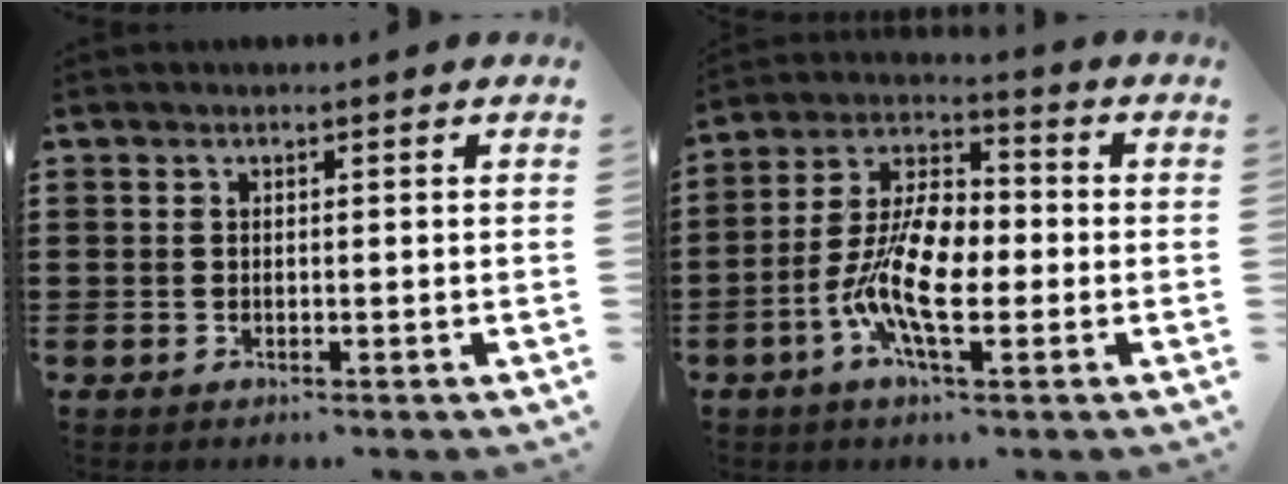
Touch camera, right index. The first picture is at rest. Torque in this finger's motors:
{"motor_torque": [2.14, 0.00, 0.57, 0.21]}